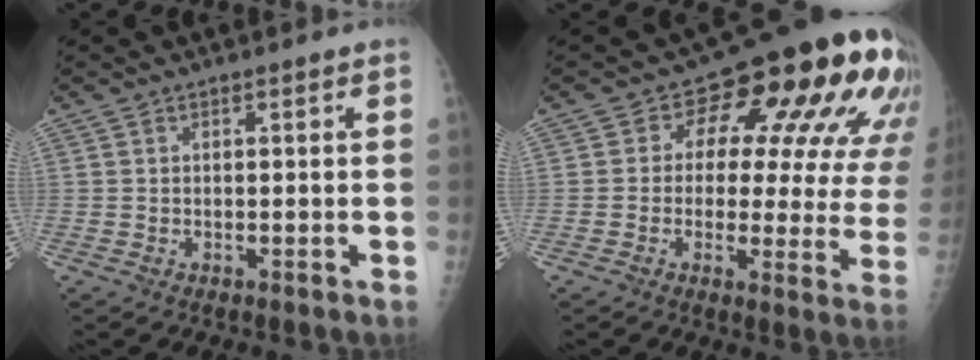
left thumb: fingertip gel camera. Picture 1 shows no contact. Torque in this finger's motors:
{"motor_torque": [0.27, 0.70, 0.24, 0.00, 0.12]}